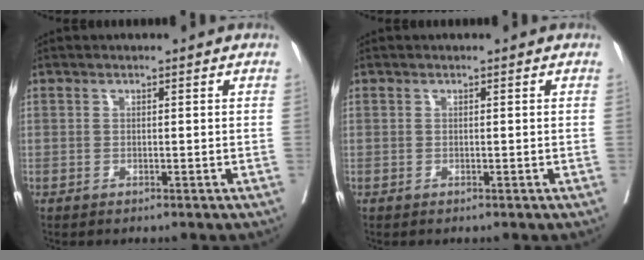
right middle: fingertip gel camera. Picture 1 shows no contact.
{"total": 0.0}